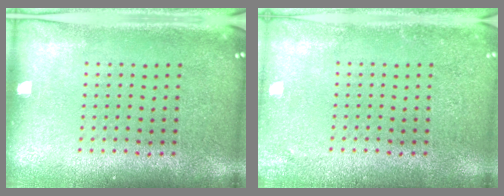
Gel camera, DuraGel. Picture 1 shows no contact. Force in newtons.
{"total": 1.6, "press": 1.6, "slide": 0.2}